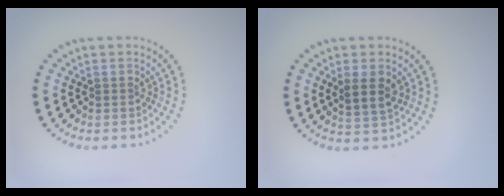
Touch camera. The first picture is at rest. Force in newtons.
{"total": 2.6, "press": 2.4, "slide": 0.8}